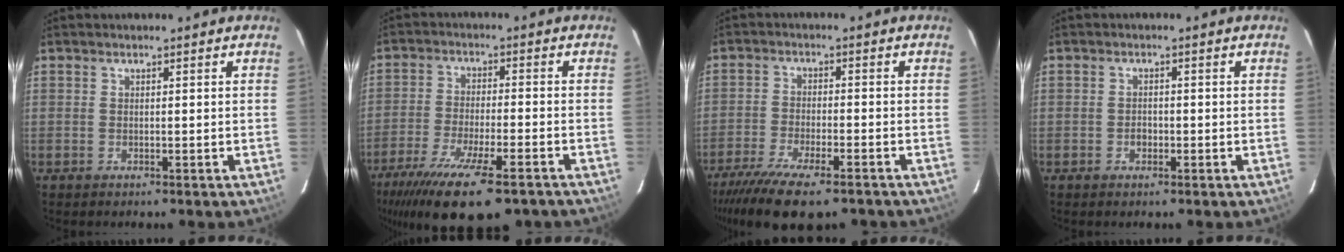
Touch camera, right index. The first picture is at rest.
{"total": 19.2, "force": [-13.4, 4.9, 12.8], "torque": [-0.254, -0.065, -0.219]}
{"total": 14.4, "force": [-11.0, 3.8, 8.5], "torque": [-0.183, -0.043, -0.188]}
{"total": 1.6, "force": [-0.7, 1.3, 0.7], "torque": [-0.012, 0.004, -0.009]}